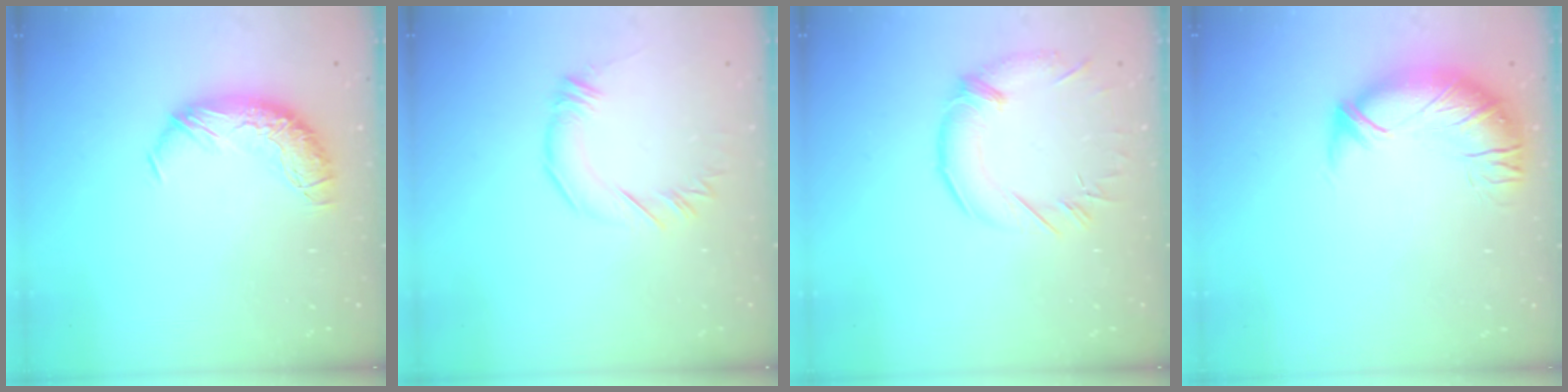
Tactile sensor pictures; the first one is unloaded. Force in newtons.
{"total": 1.9, "press": 1.9, "slide": 0.4}
{"total": 2.4, "press": 1.4, "slide": 1.9}
{"total": 2.9, "press": 1.4, "slide": 2.5}